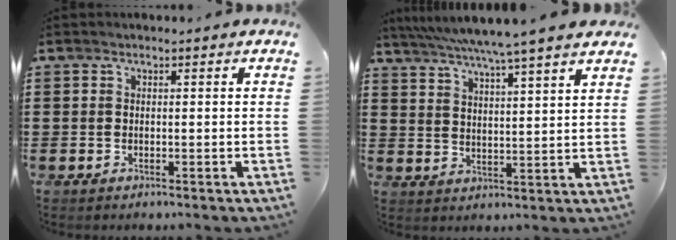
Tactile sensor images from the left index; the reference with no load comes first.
{"total": 5.8, "force": [4.9, -1.3, 2.7], "torque": [-0.069, -0.031, 0.083]}